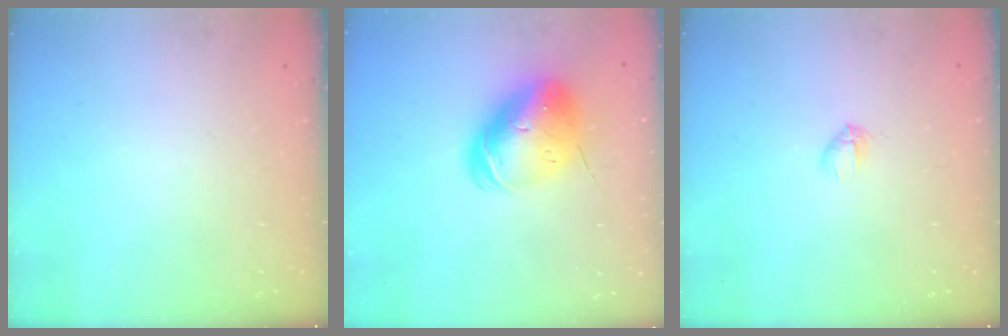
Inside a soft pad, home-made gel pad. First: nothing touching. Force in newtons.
{"total": 14.5, "press": 14.3, "slide": 2.4}
{"total": 3.2, "press": 3.1, "slide": 0.9}